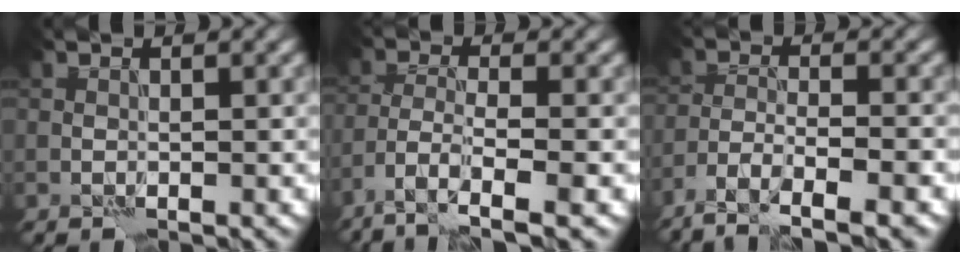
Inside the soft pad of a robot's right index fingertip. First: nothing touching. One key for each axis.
{"total": 5.3, "fx": -3.7, "fy": 1.1, "fz": 3.7, "tx": -0.069, "ty": -0.004, "tz": -0.073}
{"total": 6.1, "fx": -4.6, "fy": 1.1, "fz": 3.7, "tx": -0.061, "ty": -0.001, "tz": -0.083}